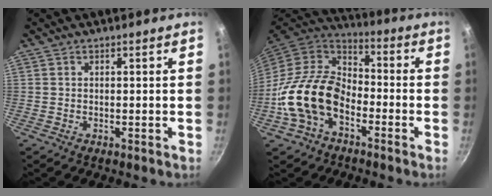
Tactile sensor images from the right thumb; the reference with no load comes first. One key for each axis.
{"total": 17.1, "fx": -5.5, "fy": 11.7, "fz": 11.3, "tx": -0.178, "ty": 0.050, "tz": -0.122}